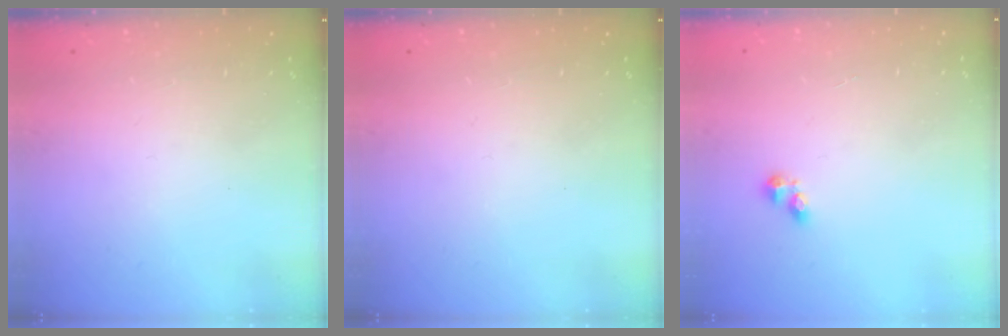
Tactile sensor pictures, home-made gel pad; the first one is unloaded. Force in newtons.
{"total": 0.0}
{"total": 3.4, "press": 3.4, "slide": 0.5}